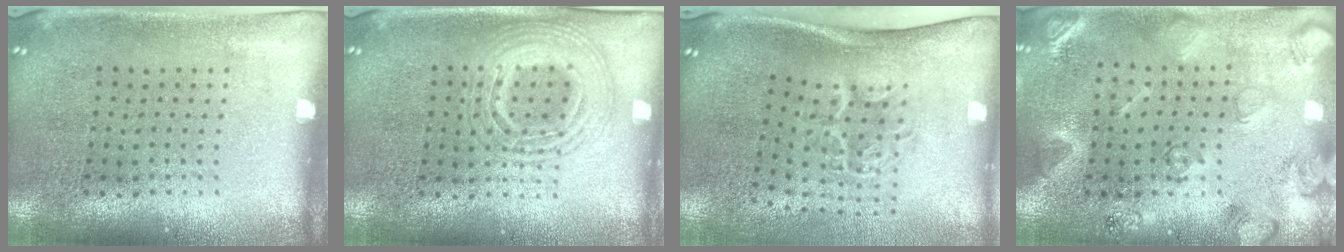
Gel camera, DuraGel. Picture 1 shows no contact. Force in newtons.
{"total": 2.8, "press": 2.8, "slide": 0.3}
{"total": 2.1, "press": 1.4, "slide": 1.6}
{"total": 2.2, "press": 2.2, "slide": 0.4}